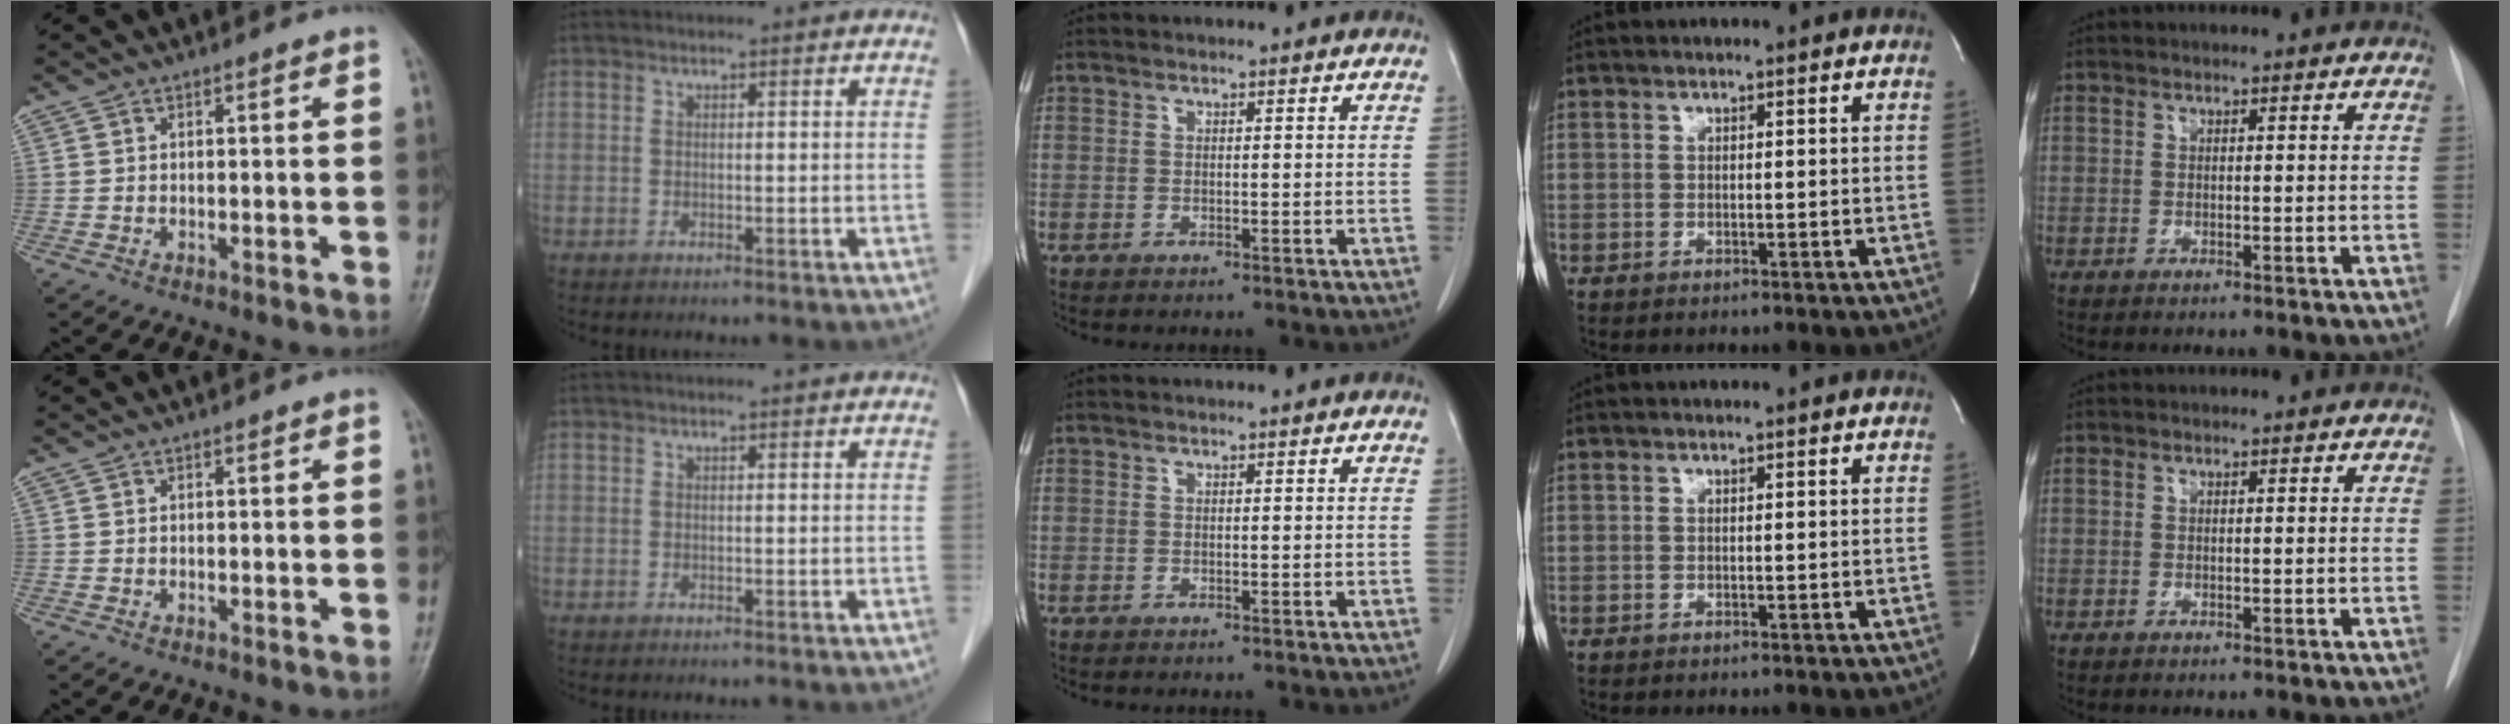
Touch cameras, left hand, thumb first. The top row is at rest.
{}